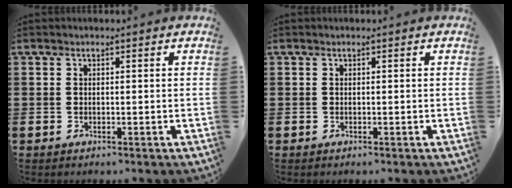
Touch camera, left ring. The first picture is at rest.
{"total": 0.0}